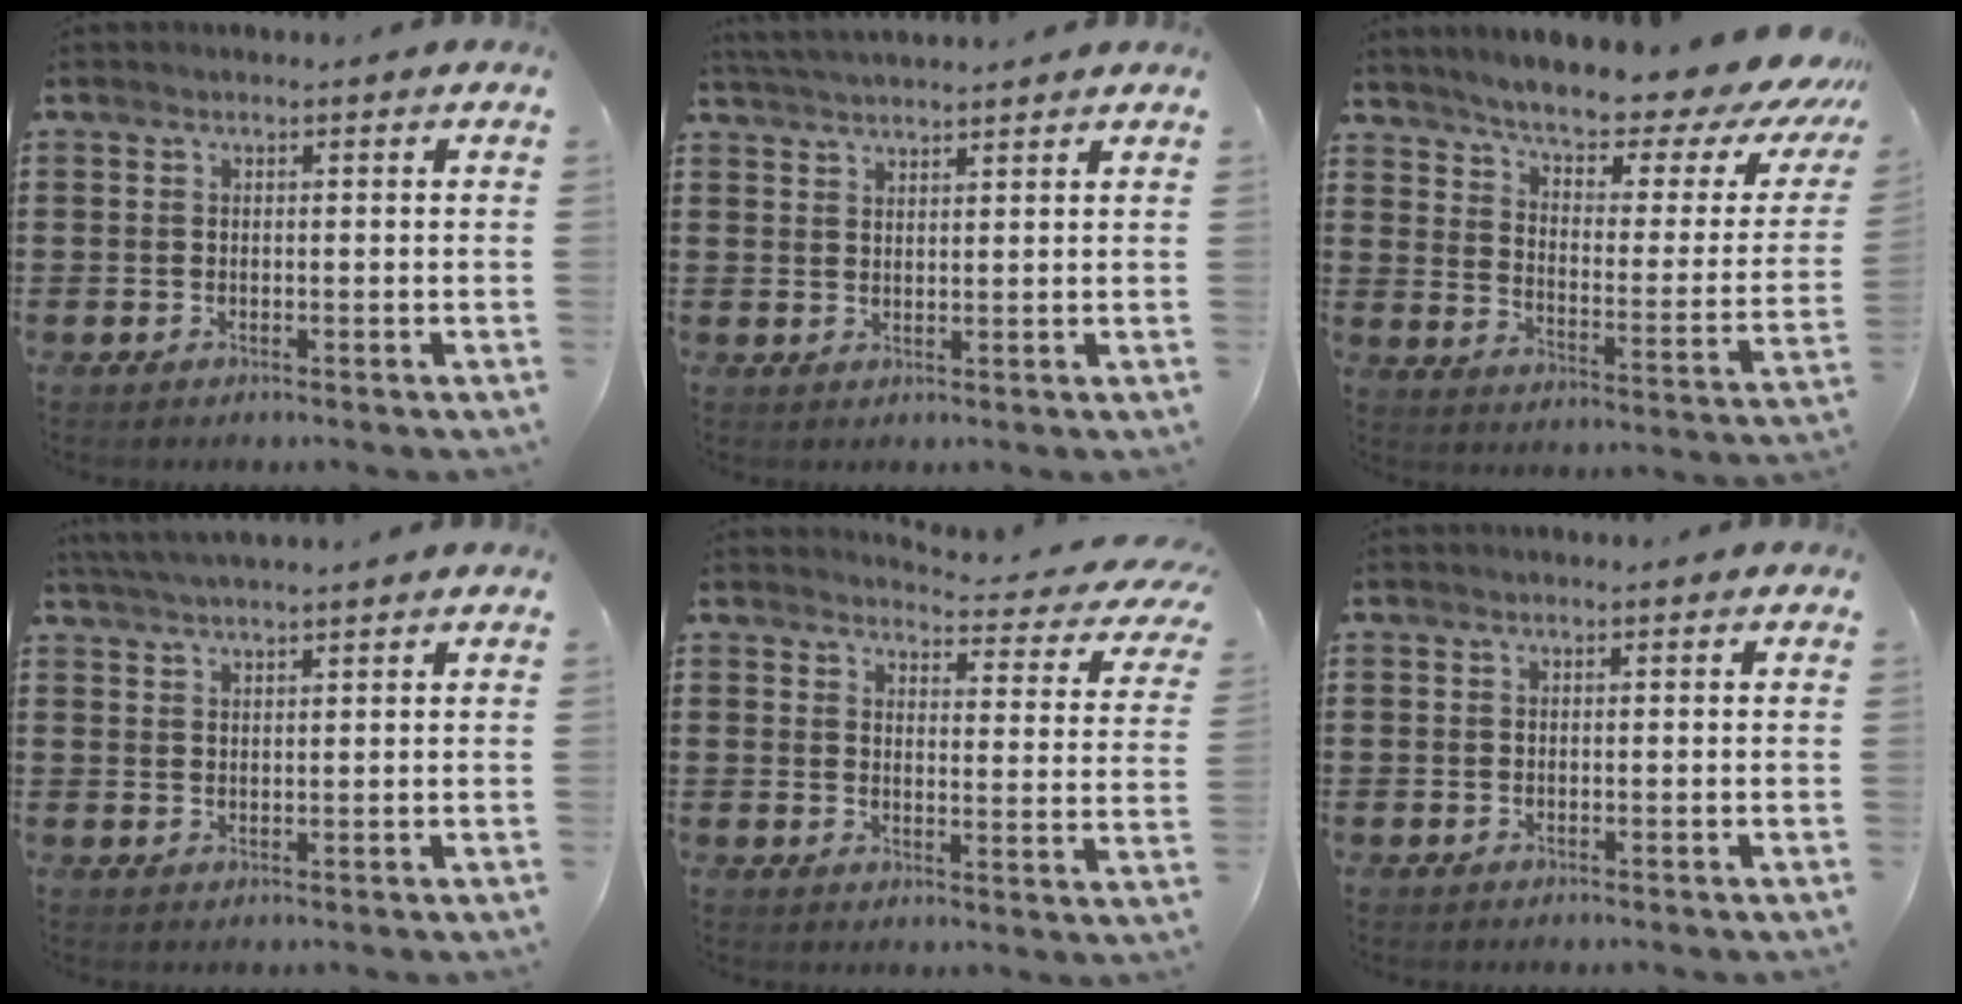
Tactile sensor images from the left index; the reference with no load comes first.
{"total": 2.8, "force": [2.8, -0.2, 0.2], "torque": [-0.013, -0.004, 0.054]}
{"total": 6.9, "force": [5.9, 1.0, 3.6], "torque": [-0.081, -0.048, 0.093]}
{"total": 2.9, "force": [2.9, -0.4, 0.6], "torque": [-0.021, -0.003, 0.053]}
{"total": 3.8, "force": [3.5, 0.4, 1.3], "torque": [-0.029, -0.032, 0.053]}
{"total": 0.0}